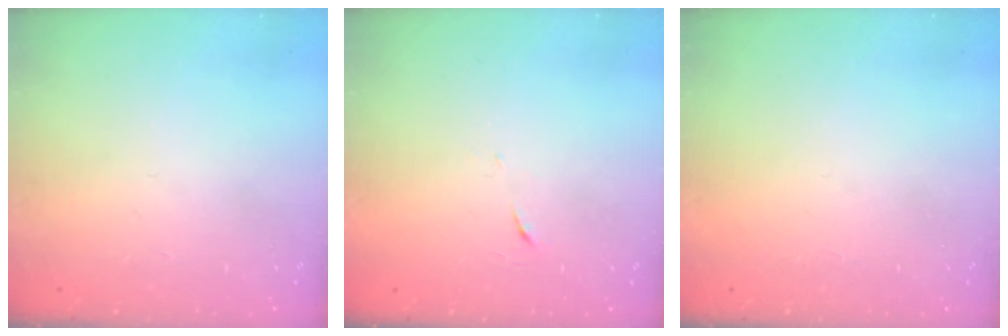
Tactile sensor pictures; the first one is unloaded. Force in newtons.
{"total": 6.2, "press": 6.1, "slide": 0.7}
{"total": 1.5, "press": 1.5, "slide": 0.1}